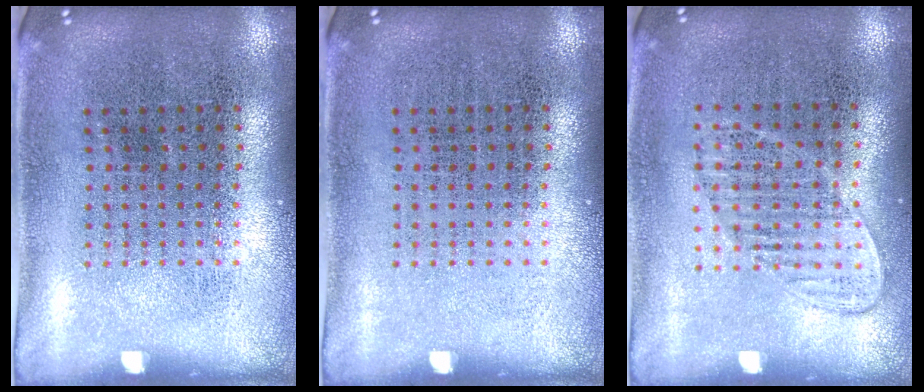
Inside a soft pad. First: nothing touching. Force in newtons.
{"total": 0.0}
{"total": 1.2, "press": 1.1, "slide": 0.5}